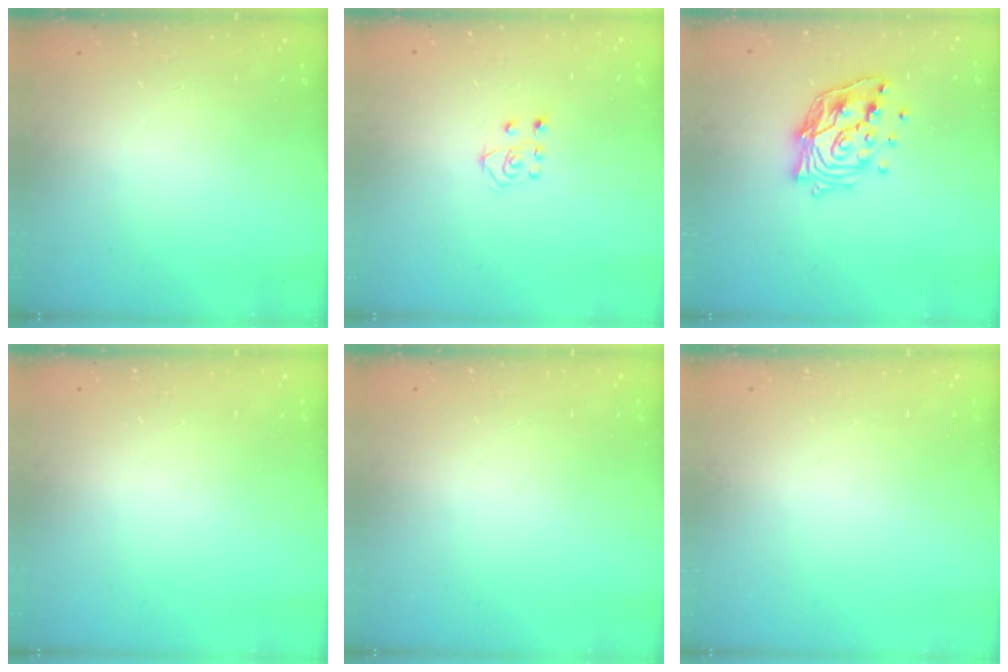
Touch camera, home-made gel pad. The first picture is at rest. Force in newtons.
{"total": 5.2, "press": 5.2, "slide": 0.4}
{"total": 13.5, "press": 13.4, "slide": 1.0}
{"total": 0.0}
{"total": 0.0}
{"total": 0.0}